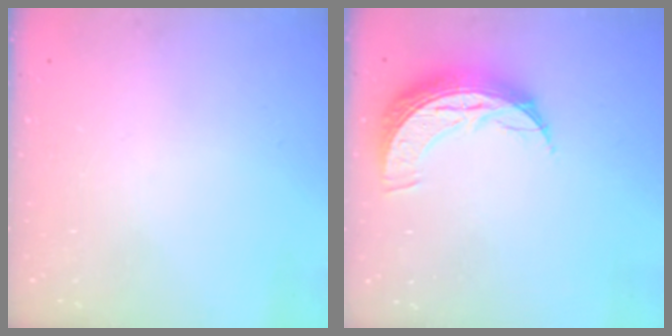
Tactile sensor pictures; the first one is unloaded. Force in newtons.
{"total": 10.1, "press": 10.1, "slide": 0.7}